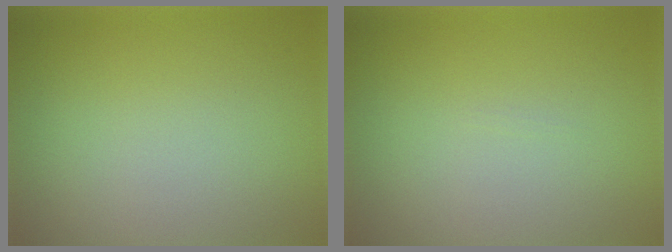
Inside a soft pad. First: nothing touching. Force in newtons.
{"total": 0.0}